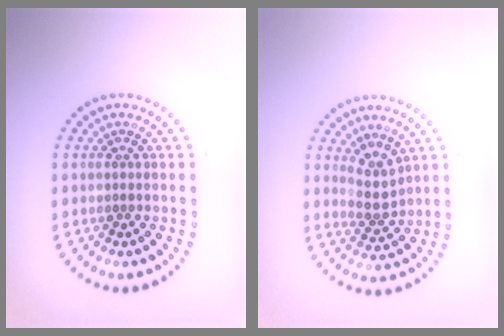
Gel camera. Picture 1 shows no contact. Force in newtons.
{"total": 2.5, "press": 2.0, "slide": 1.4}